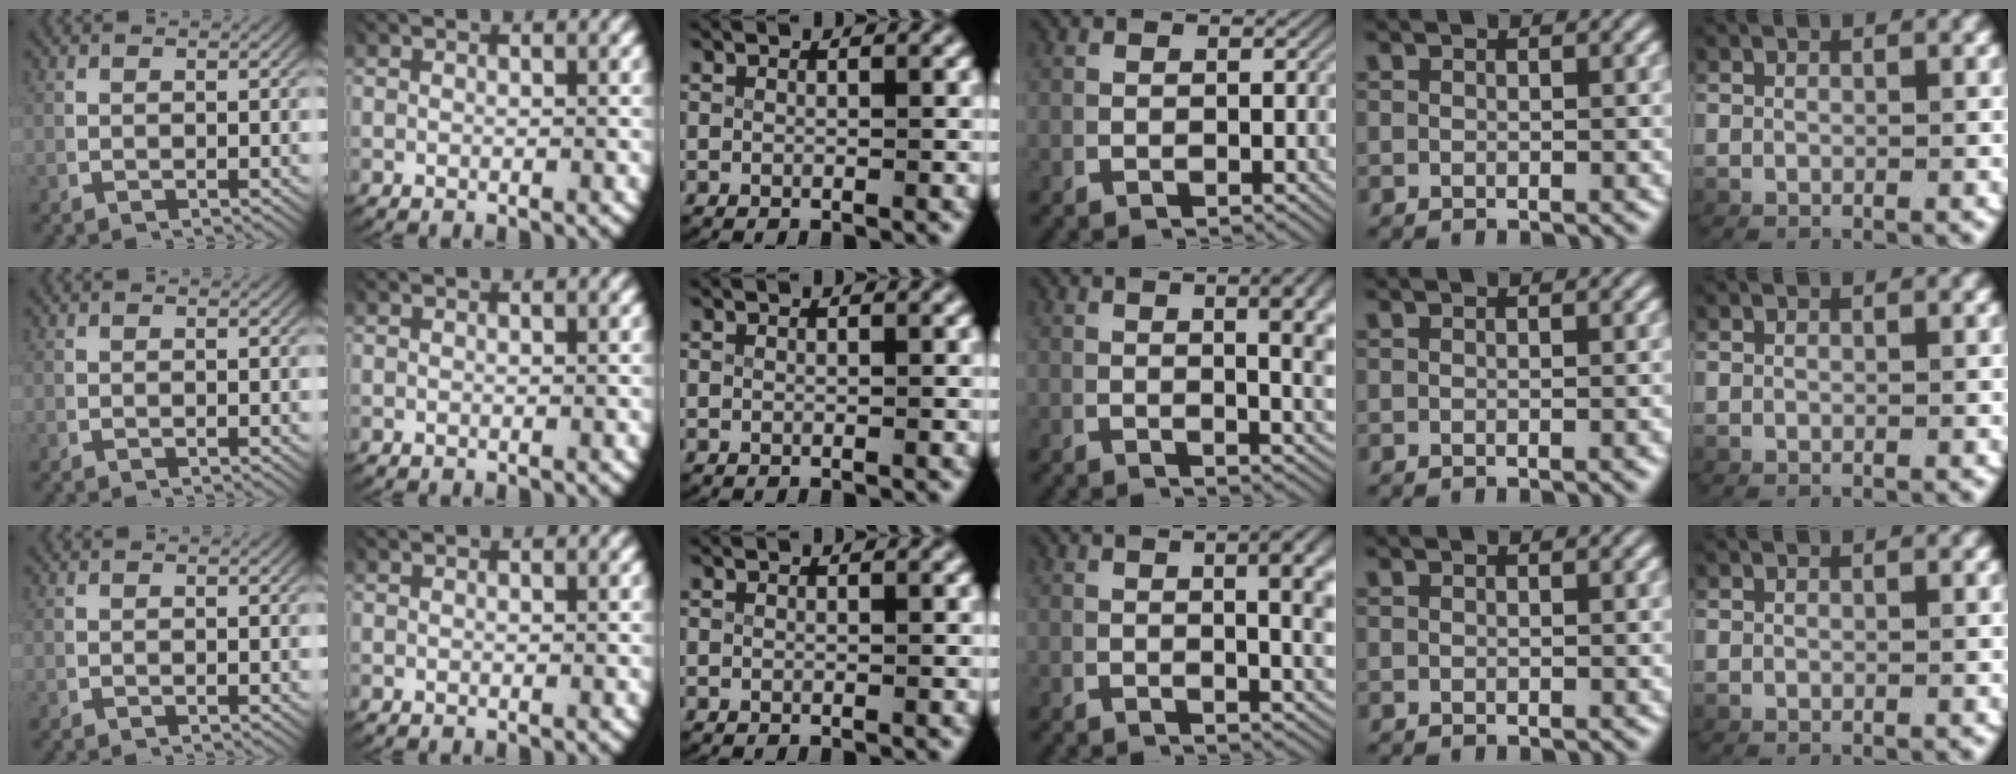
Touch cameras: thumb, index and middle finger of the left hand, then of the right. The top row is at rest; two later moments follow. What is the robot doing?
{"motion": "lift_and_place", "object": "plastic wrap"}